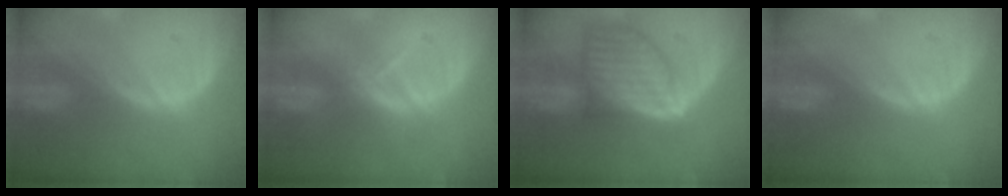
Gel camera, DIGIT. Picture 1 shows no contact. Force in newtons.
{"total": 2.6, "press": 2.5, "slide": 0.9}
{"total": 8.8, "press": 8.8, "slide": 0.6}
{"total": 0.0}